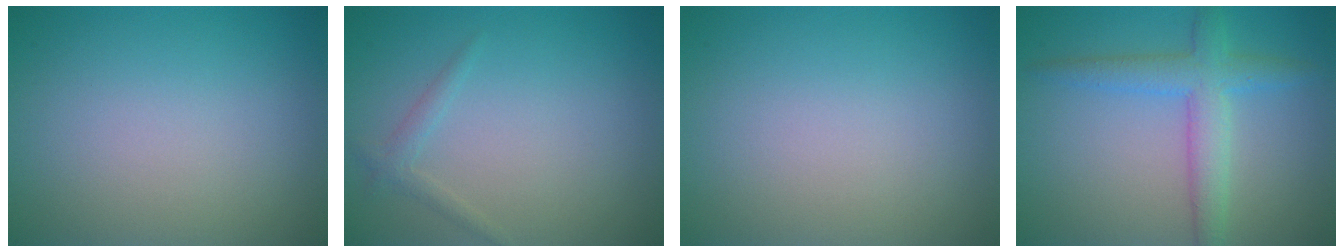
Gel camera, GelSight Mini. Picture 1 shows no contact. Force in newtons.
{"total": 1.1, "press": 1.1, "slide": 0.1}
{"total": 0.0}
{"total": 3.9, "press": 3.9, "slide": 0.0}